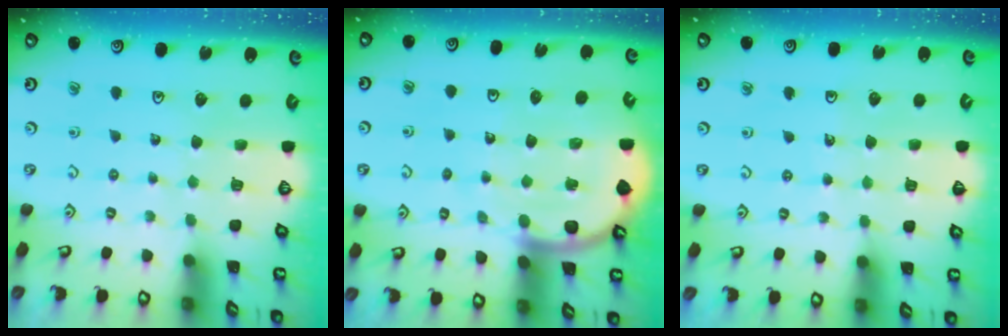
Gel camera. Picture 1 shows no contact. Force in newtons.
{"total": 8.3, "press": 8.2, "slide": 1.0}
{"total": 4.3, "press": 4.0, "slide": 1.4}